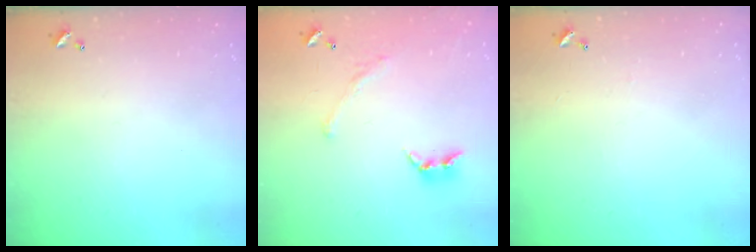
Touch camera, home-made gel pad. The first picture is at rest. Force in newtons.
{"total": 1.6, "press": 1.1, "slide": 1.1}
{"total": 2.6, "press": 2.6, "slide": 0.4}